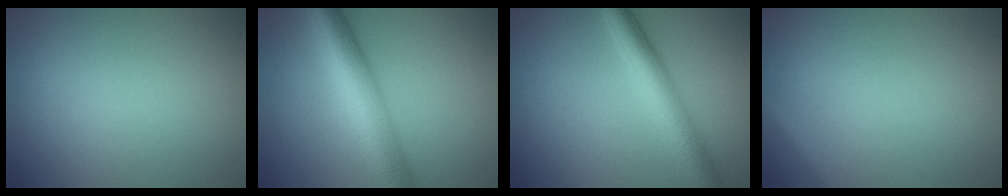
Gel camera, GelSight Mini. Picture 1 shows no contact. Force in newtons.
{"total": 7.9, "press": 7.9, "slide": 0.2}
{"total": 5.0, "press": 5.0, "slide": 0.2}
{"total": 1.6, "press": 1.6, "slide": 0.1}